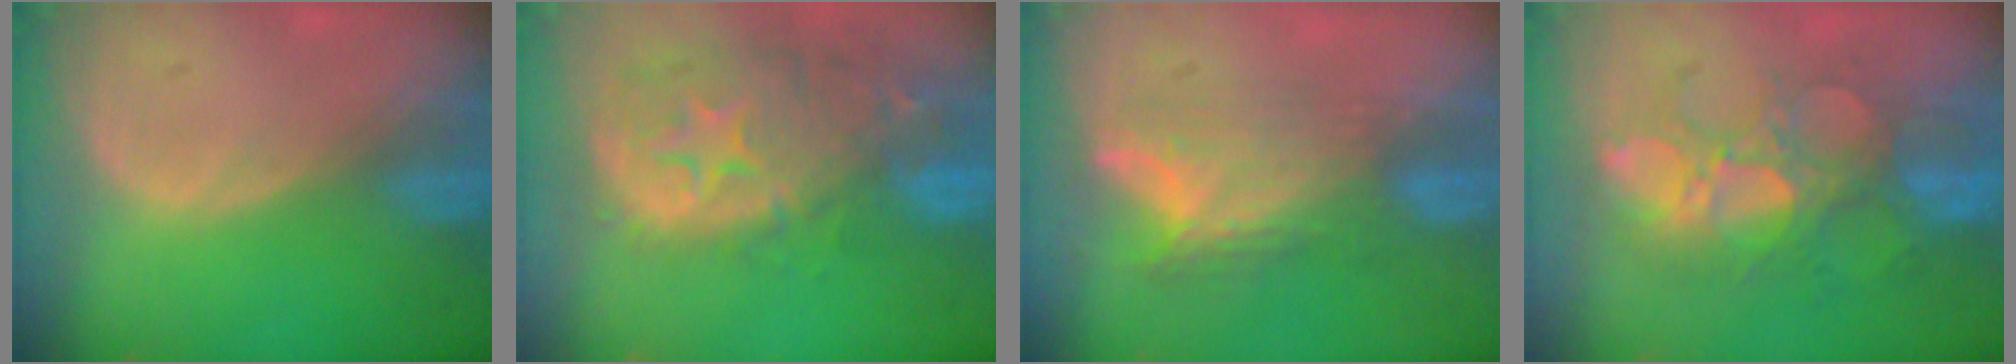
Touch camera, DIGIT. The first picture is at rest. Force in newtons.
{"total": 13.9, "press": 11.1, "slide": 8.3}
{"total": 8.1, "press": 6.8, "slide": 4.5}
{"total": 10.7, "press": 9.4, "slide": 5.1}